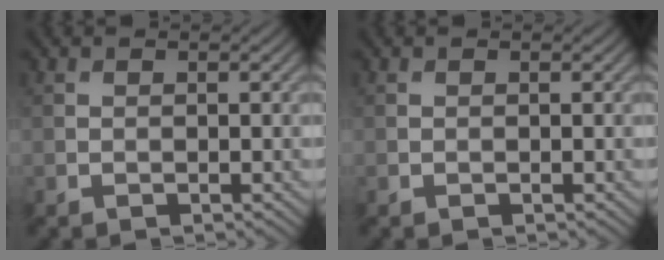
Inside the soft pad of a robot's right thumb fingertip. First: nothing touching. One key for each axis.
{"total": 0.0}